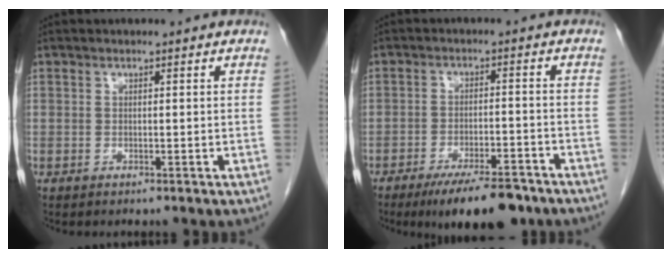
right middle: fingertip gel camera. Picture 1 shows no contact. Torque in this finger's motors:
{"motor_torque": [1.19, -0.95, 0.20, 0.14]}